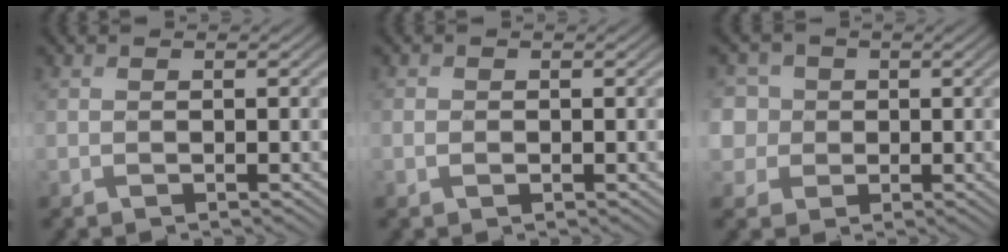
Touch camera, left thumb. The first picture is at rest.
{"total": 1.1, "force": [-0.2, 0.9, 0.5], "torque": [-0.013, -0.003, -0.006]}
{"total": 7.3, "force": [1.9, 6.6, 2.6], "torque": [-0.090, 0.024, 0.021]}